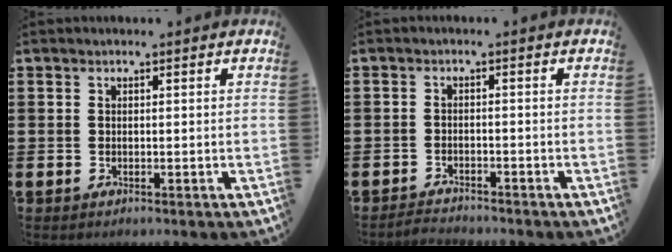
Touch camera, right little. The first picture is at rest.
{"total": 1.7, "force": [-1.7, 0.0, -0.1], "torque": [-0.003, 0.003, -0.035]}